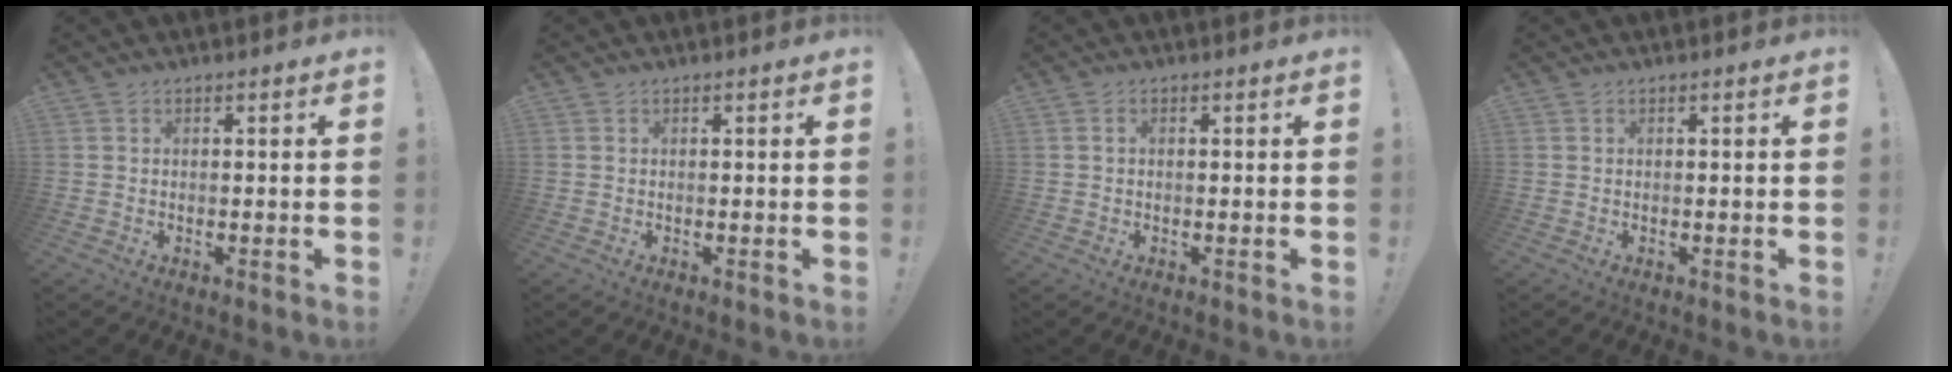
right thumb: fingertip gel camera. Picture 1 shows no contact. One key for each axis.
{"total": 0.0}
{"total": 0.8, "fx": -0.1, "fy": 0.2, "fz": 0.8, "tx": -0.022, "ty": 0.006, "tz": -0.001}
{"total": 0.0}